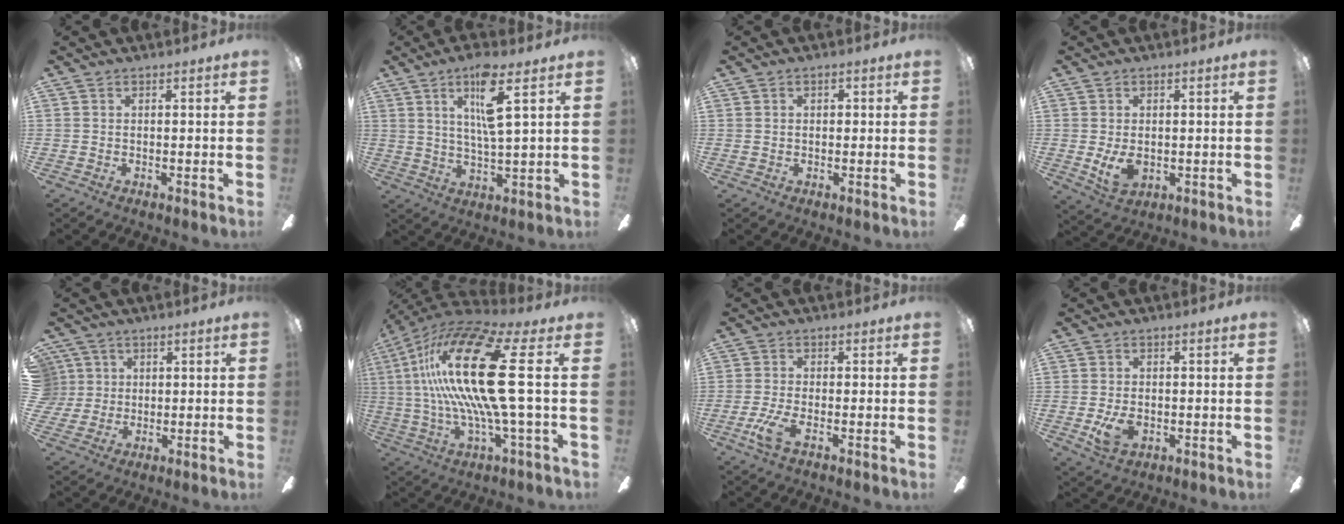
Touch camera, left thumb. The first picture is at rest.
{"total": 10.6, "force": [5.4, 2.1, 8.8], "torque": [-0.150, -0.014, 0.084]}
{"total": 1.5, "force": [0.2, 1.1, 0.9], "torque": [-0.010, 0.005, -0.001]}
{"total": 6.1, "force": [-0.5, 4.1, 4.5], "torque": [-0.085, -0.006, -0.012]}
{"total": 5.1, "force": [1.5, 4.9, 0.4], "torque": [-0.020, 0.008, 0.030]}
{"total": 25.9, "force": [3.9, 6.0, 24.9], "torque": [-0.534, -0.018, 0.044]}
{"total": 5.9, "force": [-2.2, 1.9, 5.2], "torque": [-0.122, -0.011, -0.043]}
{"total": 6.1, "force": [-1.5, 4.0, 4.4], "torque": [-0.078, -0.003, -0.029]}